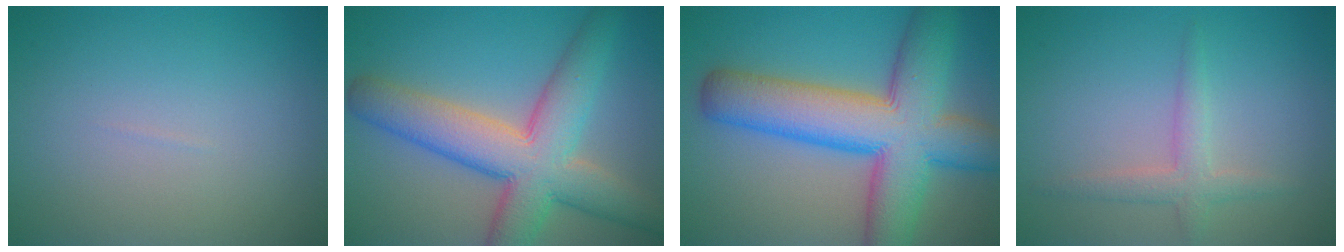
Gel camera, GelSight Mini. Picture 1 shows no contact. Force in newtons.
{"total": 9.4, "press": 9.4, "slide": 0.5}
{"total": 12.1, "press": 12.1, "slide": 0.5}
{"total": 2.3, "press": 2.3, "slide": 0.1}